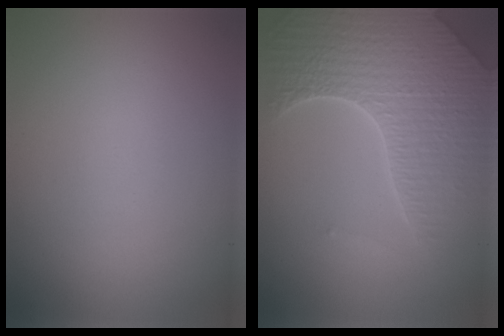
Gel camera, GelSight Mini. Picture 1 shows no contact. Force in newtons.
{"total": 8.1, "press": 5.7, "slide": 5.7}